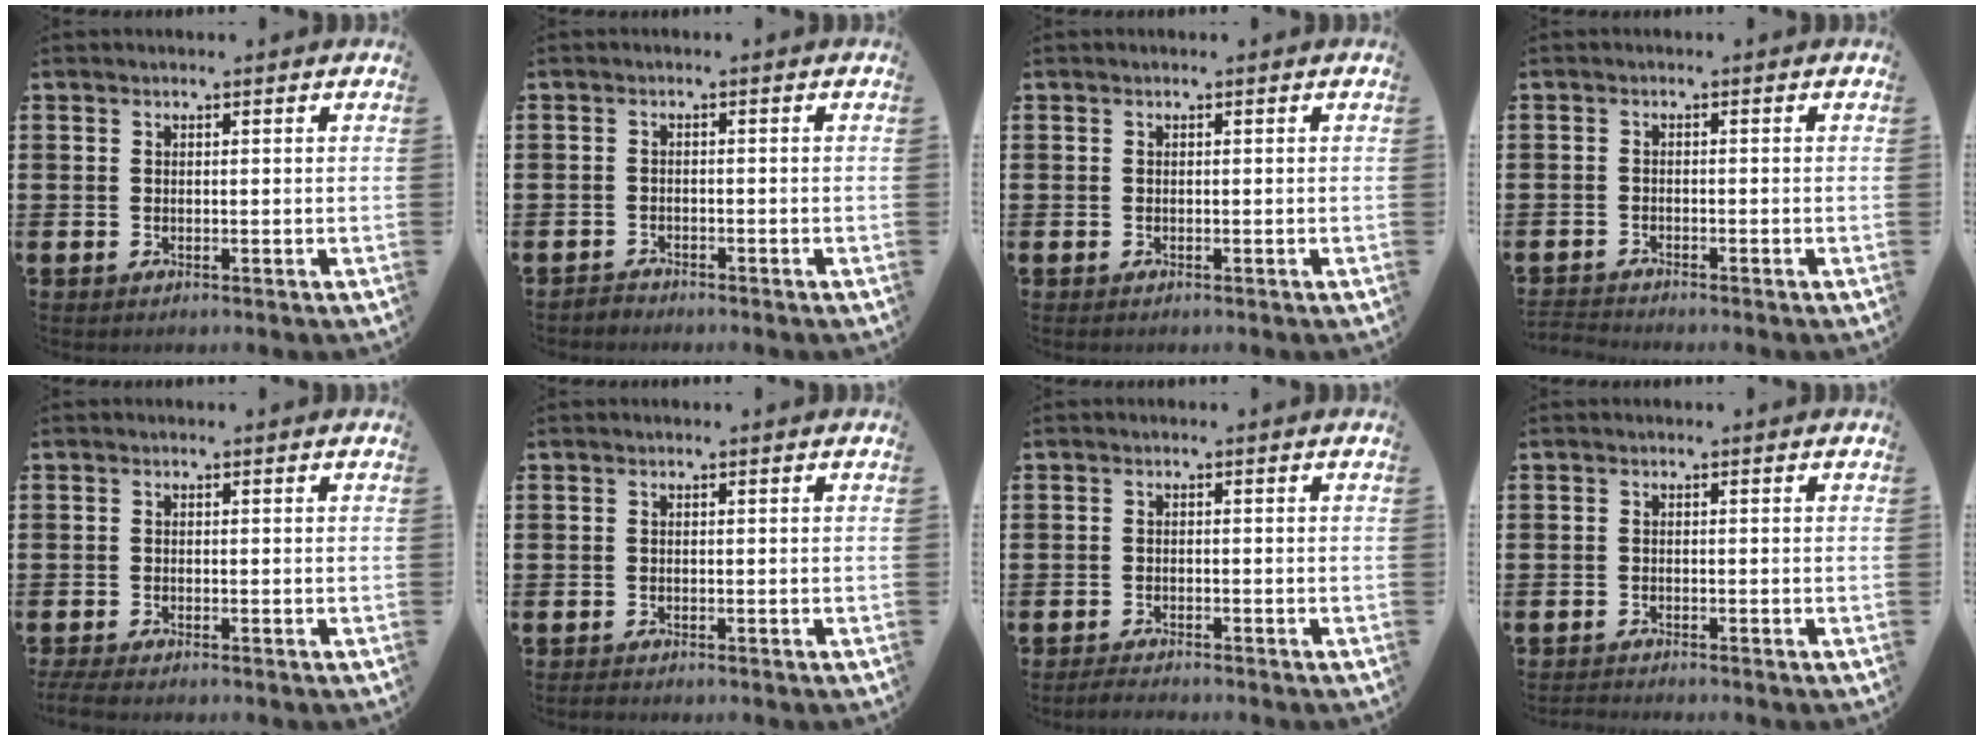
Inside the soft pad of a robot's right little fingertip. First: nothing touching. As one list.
[{"total": 1.1, "force": [-1.1, 0.1, -0.2], "torque": [0.000, 0.004, -0.024]}, {"total": 0.0}, {"total": 1.2, "force": [-1.2, -0.1, 0.0], "torque": [-0.002, 0.001, -0.024]}, {"total": 1.2, "force": [-0.9, 0.1, 0.7], "torque": [-0.012, -0.001, -0.018]}, {"total": 0.5, "force": [-0.5, 0.1, 0.2], "torque": [-0.005, 0.000, -0.010]}, {"total": 1.4, "force": [-1.4, 0.0, 0.3], "torque": [-0.007, 0.002, -0.027]}, {"total": 0.9, "force": [-0.9, -0.1, 0.0], "torque": [-0.001, -0.002, -0.018]}]